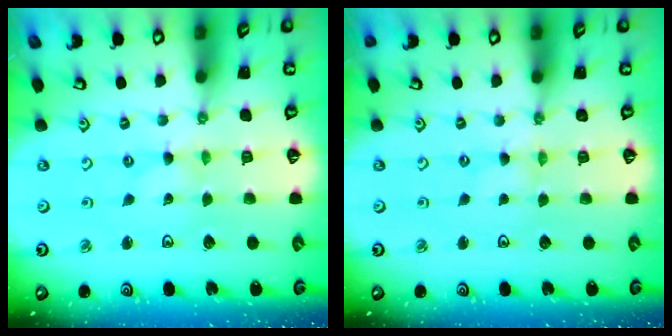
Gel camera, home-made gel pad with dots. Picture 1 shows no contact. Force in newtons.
{"total": 0.0}